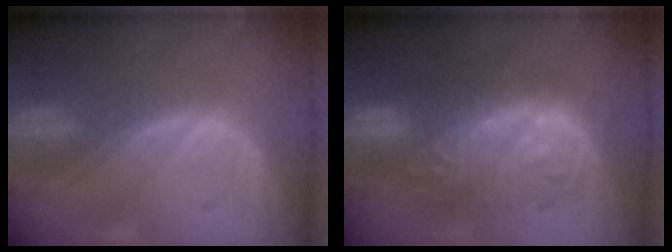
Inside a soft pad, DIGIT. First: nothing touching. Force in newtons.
{"total": 9.8, "press": 9.8, "slide": 0.4}